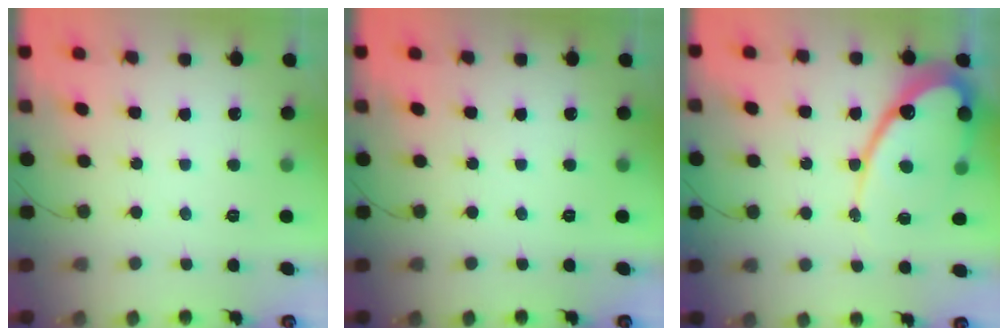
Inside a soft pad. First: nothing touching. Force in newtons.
{"total": 0.0}
{"total": 16.8, "press": 16.8, "slide": 1.1}